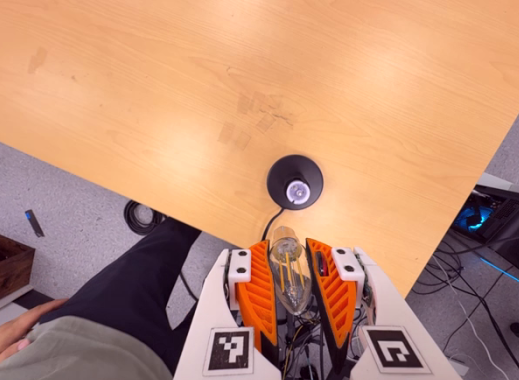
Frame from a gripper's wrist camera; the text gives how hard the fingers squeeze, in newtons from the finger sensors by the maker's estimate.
{"total": 19.6, "left": 20.8, "right": 18.3}